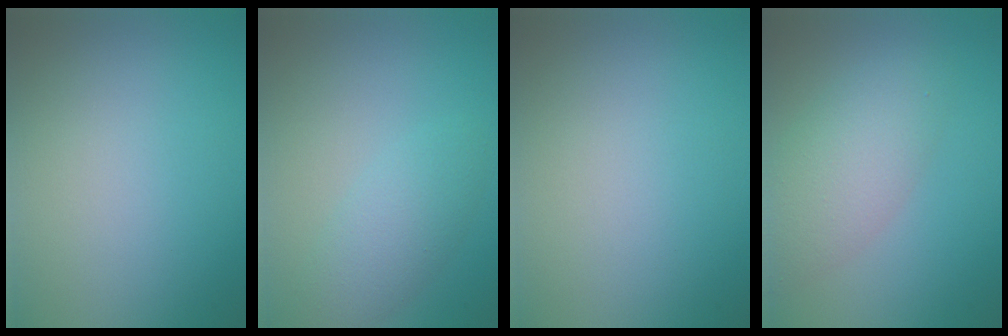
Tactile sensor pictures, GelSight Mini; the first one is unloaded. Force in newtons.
{"total": 2.8, "press": 2.8, "slide": 0.1}
{"total": 0.0}
{"total": 4.8, "press": 4.8, "slide": 0.1}